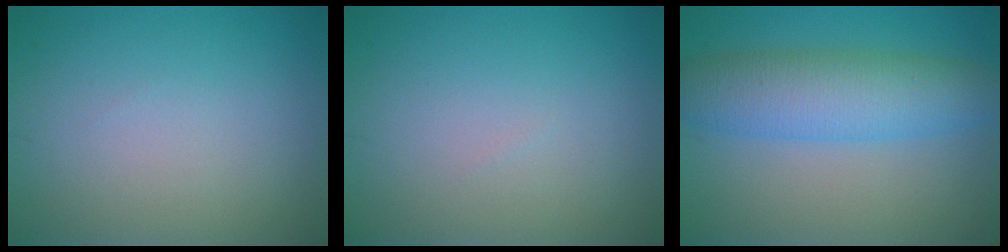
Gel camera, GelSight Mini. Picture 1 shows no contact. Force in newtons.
{"total": 0.0}
{"total": 6.7, "press": 6.7, "slide": 0.1}